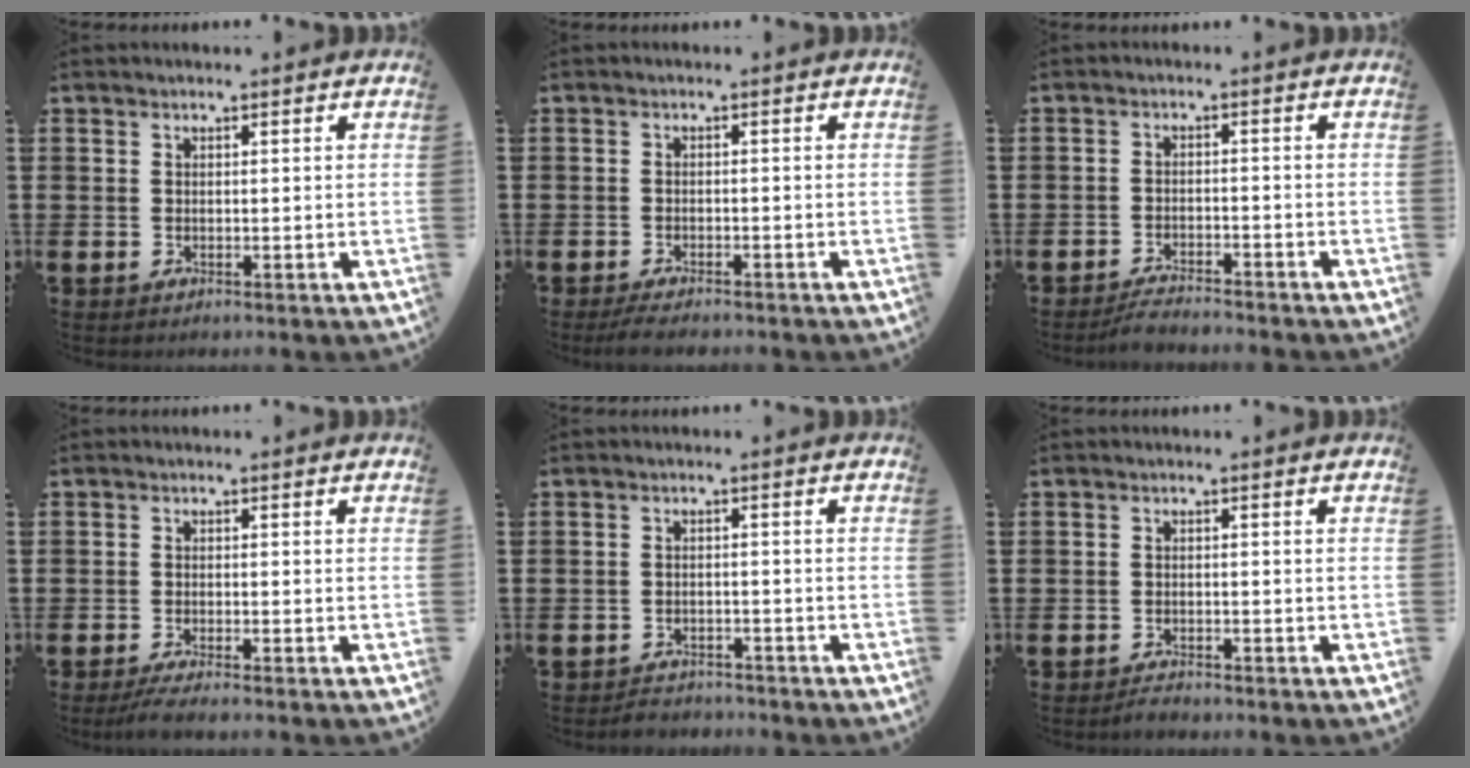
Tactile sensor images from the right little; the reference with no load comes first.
{"total": 1.6, "force": [-1.5, 0.2, 0.7], "torque": [-0.014, 0.004, -0.028]}
{"total": 2.5, "force": [-2.4, 0.0, 0.2], "torque": [-0.008, 0.004, -0.050]}
{"total": 1.6, "force": [-1.2, 0.0, 1.0], "torque": [-0.017, 0.001, -0.023]}
{"total": 1.7, "force": [-1.7, 0.3, -0.2], "torque": [-0.003, 0.005, -0.038]}
{"total": 1.1, "force": [-1.1, 0.1, 0.1], "torque": [-0.006, 0.000, -0.021]}